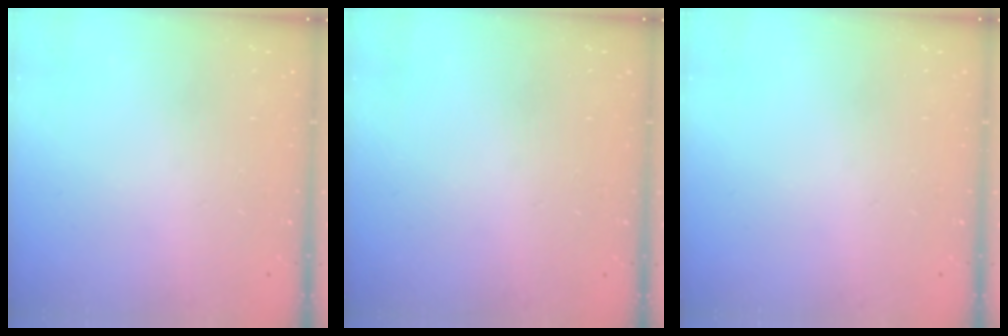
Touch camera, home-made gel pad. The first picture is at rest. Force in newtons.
{"total": 0.5, "press": 0.5, "slide": 0.1}
{"total": 0.0}